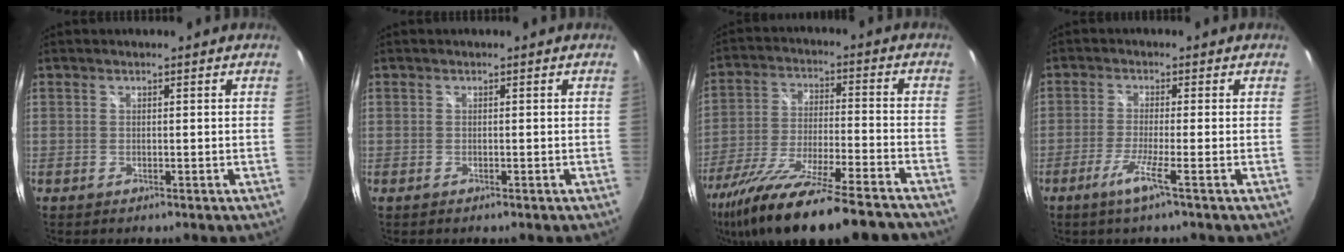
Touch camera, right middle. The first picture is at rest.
{"total": 0.0}
{"total": 23.5, "force": [-18.9, 2.7, 13.7], "torque": [-0.257, -0.067, -0.310]}
{"total": 4.6, "force": [-2.6, -1.0, 3.6], "torque": [-0.086, -0.012, -0.053]}